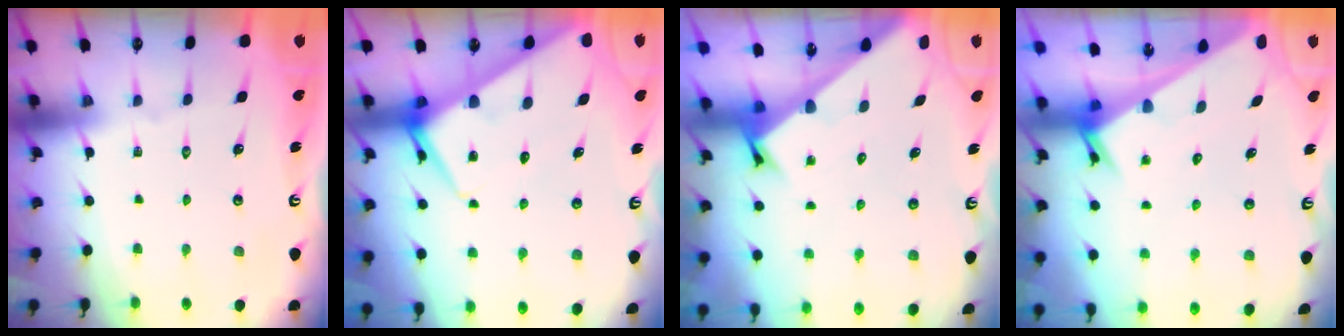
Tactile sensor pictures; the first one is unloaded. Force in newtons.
{"total": 9.3, "press": 9.2, "slide": 0.9}
{"total": 2.5, "press": 2.5, "slide": 0.3}
{"total": 3.1, "press": 3.1, "slide": 0.2}